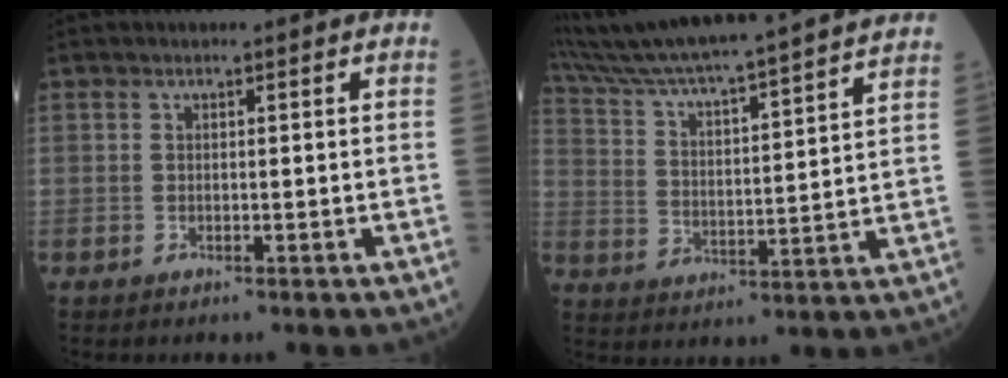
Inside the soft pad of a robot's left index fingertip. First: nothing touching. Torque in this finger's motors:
{"motor_torque": [0.83, -1.31, 0.22, 0.14]}